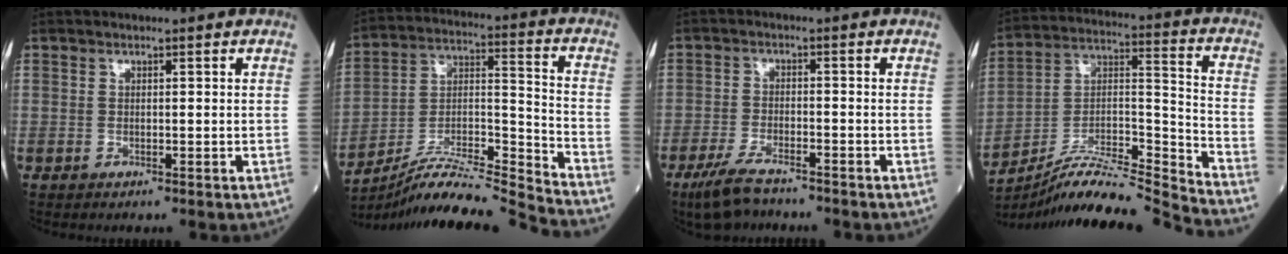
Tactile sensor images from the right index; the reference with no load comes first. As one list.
[{"total": 17.8, "force": [-16.8, -2.8, 4.9], "torque": [-0.083, 0.019, -0.292]}, {"total": 6.2, "force": [-4.9, 1.4, 3.5], "torque": [-0.080, -0.014, -0.091]}, {"total": 18.2, "force": [-17.2, -2.1, 5.4], "torque": [-0.095, 0.027, -0.296]}]